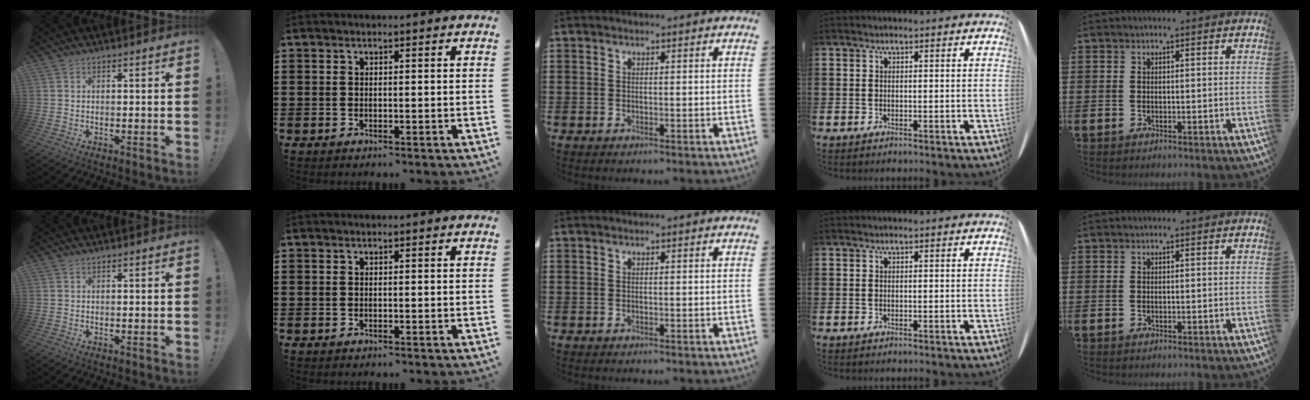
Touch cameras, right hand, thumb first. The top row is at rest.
{}